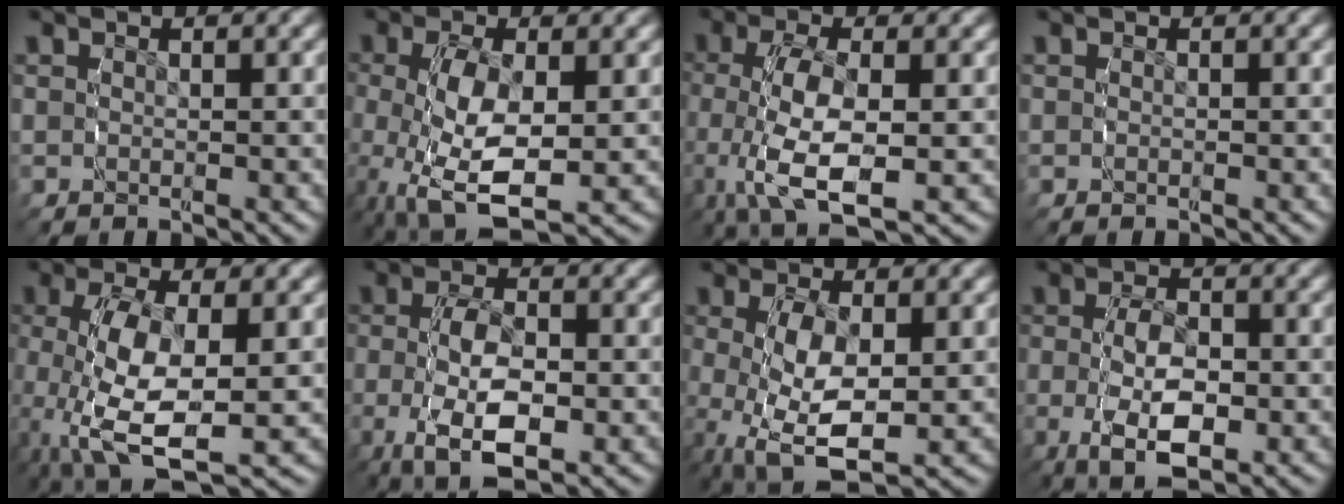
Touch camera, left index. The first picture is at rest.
{"total": 7.2, "force": [-2.1, 4.3, 5.4], "torque": [-0.141, -0.029, -0.024]}
{"total": 7.4, "force": [-2.4, 4.3, 5.6], "torque": [-0.154, -0.038, -0.024]}
{"total": 0.0}
{"total": 7.5, "force": [-1.6, 4.2, 6.0], "torque": [-0.159, -0.036, -0.009]}
{"total": 8.2, "force": [-3.2, 5.0, 5.7], "torque": [-0.140, -0.033, -0.042]}
{"total": 7.7, "force": [-2.6, 5.0, 5.2], "torque": [-0.135, -0.039, -0.031]}
{"total": 7.4, "force": [-2.6, 4.5, 5.2], "torque": [-0.120, -0.026, -0.036]}